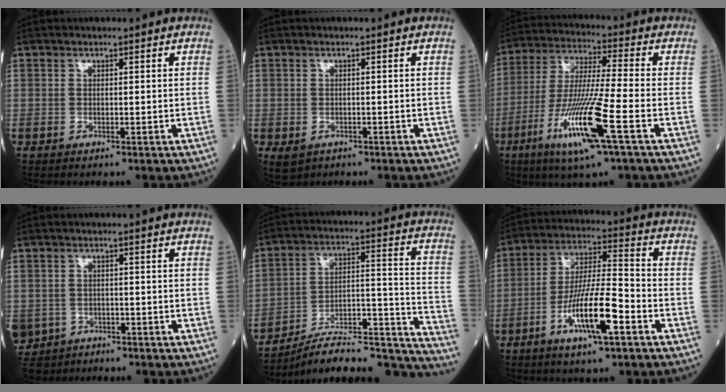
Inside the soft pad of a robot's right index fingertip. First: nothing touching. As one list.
[{"total": 2.3, "force": [-1.1, 1.8, 0.9], "torque": [-0.020, -0.002, -0.008]}, {"total": 14.8, "force": [-6.2, -0.1, 13.5], "torque": [-0.277, -0.025, -0.115]}, {"total": 8.9, "force": [-4.9, 7.2, 1.7], "torque": [-0.063, -0.005, -0.073]}, {"total": 23.4, "force": [-21.0, 3.6, 9.5], "torque": [-0.074, 0.048, -0.310]}, {"total": 12.1, "force": [-5.3, 1.5, 10.8], "torque": [-0.202, -0.006, -0.097]}]